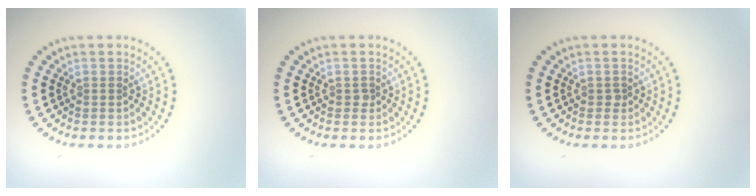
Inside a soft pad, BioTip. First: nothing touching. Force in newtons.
{"total": 0.6, "press": 0.4, "slide": 0.4}
{"total": 0.6, "press": 0.4, "slide": 0.4}